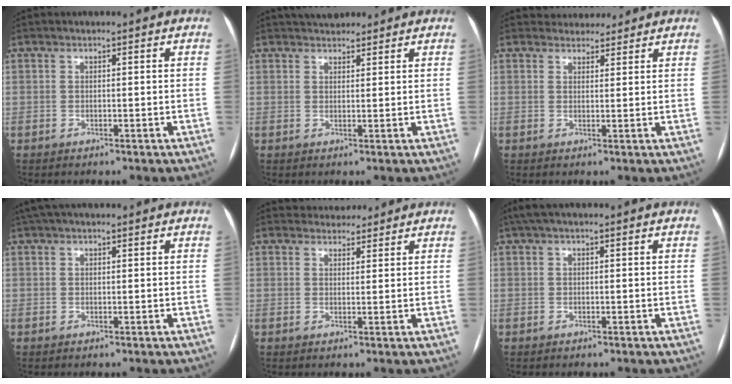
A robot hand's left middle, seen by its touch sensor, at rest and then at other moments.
{"total": 4.2, "force": [3.9, 1.4, 0.9], "torque": [-0.010, 0.025, 0.058]}
{"total": 4.3, "force": [4.0, 1.6, 0.1], "torque": [0.004, 0.011, 0.053]}
{"total": 4.8, "force": [3.9, 1.2, 2.6], "torque": [-0.044, 0.043, 0.067]}
{"total": 4.3, "force": [4.0, 1.6, 0.2], "torque": [0.003, 0.013, 0.055]}
{"total": 3.0, "force": [2.0, 0.4, 2.2], "torque": [-0.041, 0.039, 0.035]}